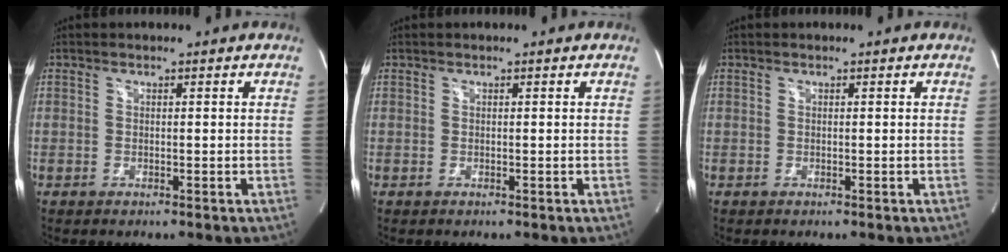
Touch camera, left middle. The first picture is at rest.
{"total": 0.0}
{"total": 0.0}